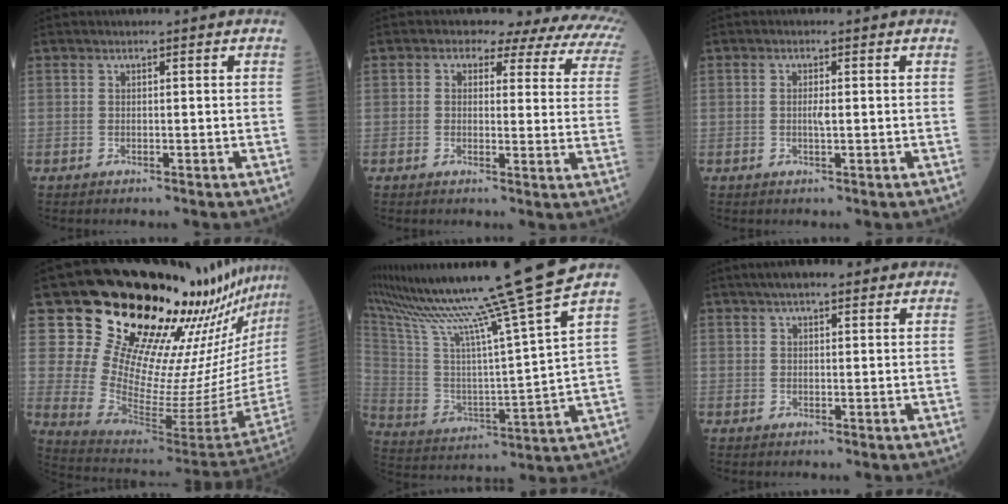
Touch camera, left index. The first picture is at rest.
{"total": 13.1, "force": [9.5, 5.7, 6.9], "torque": [-0.068, 0.013, 0.084]}
{"total": 1.3, "force": [0.0, 0.1, 1.3], "torque": [-0.028, 0.000, 0.004]}
{"total": 26.7, "force": [22.0, 3.6, 14.7], "torque": [-0.224, -0.110, 0.322]}
{"total": 23.6, "force": [19.7, -3.7, 12.5], "torque": [-0.234, -0.058, 0.324]}
{"total": 6.6, "force": [5.0, 1.8, 4.0], "torque": [-0.057, 0.035, 0.080]}